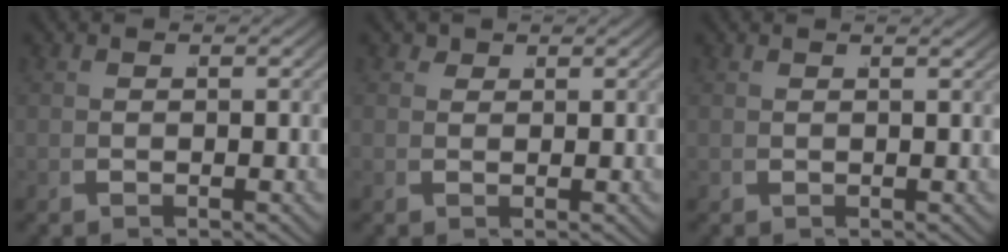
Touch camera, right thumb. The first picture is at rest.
{"total": 1.1, "force": [1.0, 0.5, 0.0], "torque": [-0.003, -0.003, 0.020]}
{"total": 1.2, "force": [0.3, -1.0, -0.5], "torque": [0.013, 0.005, 0.009]}